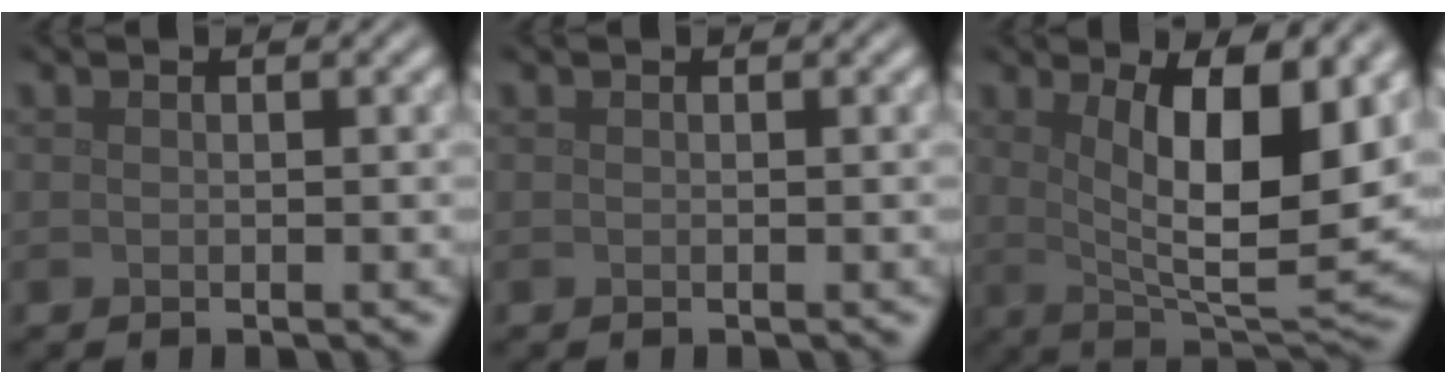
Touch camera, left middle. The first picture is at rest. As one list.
[{"total": 0.0}, {"total": 10.8, "force": [2.6, 3.3, 9.9], "torque": [-0.148, -0.014, 0.048]}]